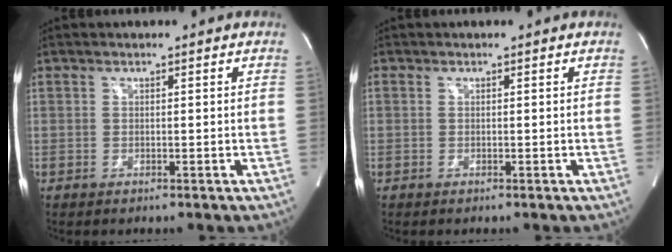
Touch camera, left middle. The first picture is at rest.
{"total": 0.0}